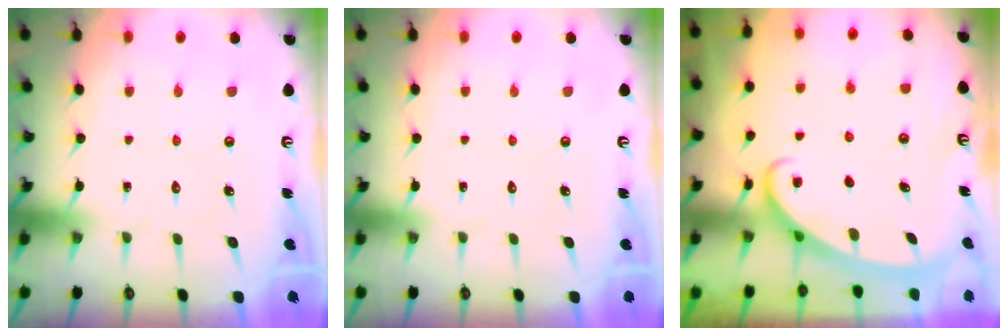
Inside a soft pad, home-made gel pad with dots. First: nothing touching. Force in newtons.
{"total": 0.0}
{"total": 2.6, "press": 2.6, "slide": 0.4}